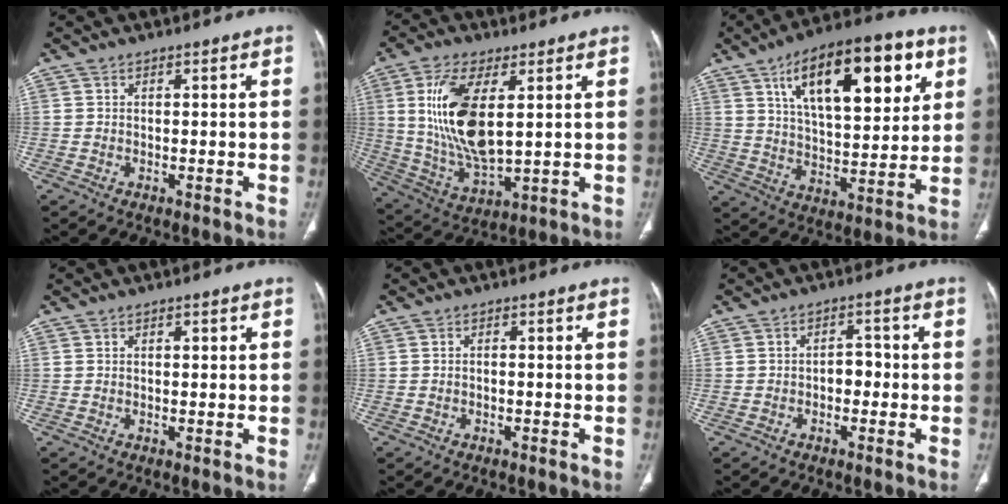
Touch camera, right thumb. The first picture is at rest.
{"total": 16.4, "force": [3.7, 7.1, 14.3], "torque": [-0.288, -0.024, 0.082]}
{"total": 23.6, "force": [10.0, 10.0, 19.0], "torque": [-0.260, -0.017, 0.161]}
{"total": 1.4, "force": [0.5, 0.6, 1.2], "torque": [-0.019, 0.000, 0.008]}
{"total": 0.6, "force": [-0.2, 0.3, 0.5], "torque": [-0.012, 0.004, -0.005]}
{"total": 3.2, "force": [-0.8, 2.3, 2.2], "torque": [-0.015, 0.014, -0.019]}